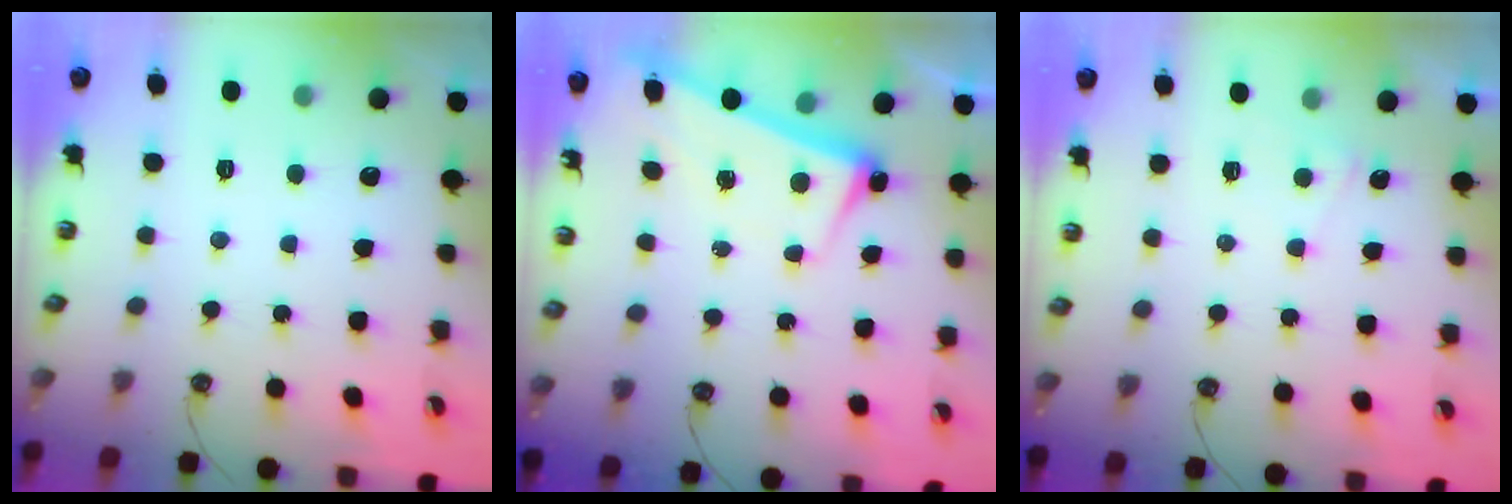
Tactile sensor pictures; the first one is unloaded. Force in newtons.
{"total": 2.6, "press": 2.4, "slide": 0.9}
{"total": 3.6, "press": 3.6, "slide": 0.3}